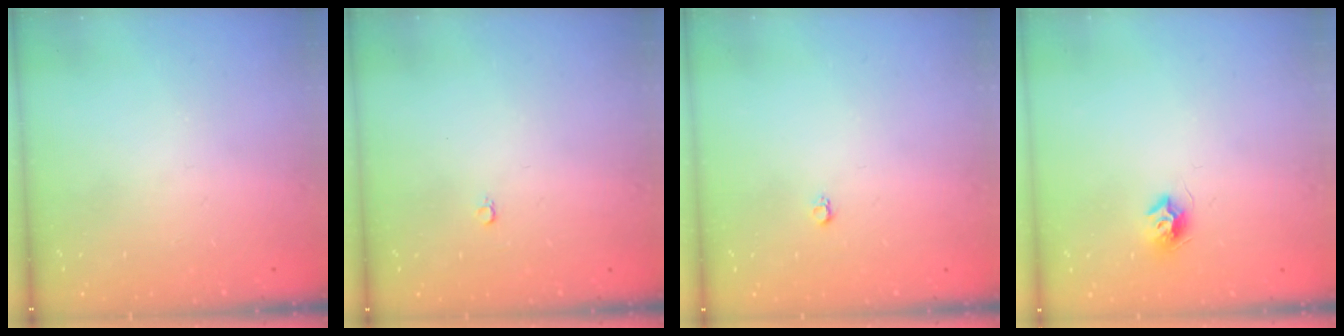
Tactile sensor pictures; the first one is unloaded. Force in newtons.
{"total": 2.4, "press": 2.4, "slide": 0.2}
{"total": 2.6, "press": 2.6, "slide": 0.4}
{"total": 7.4, "press": 7.4, "slide": 0.0}